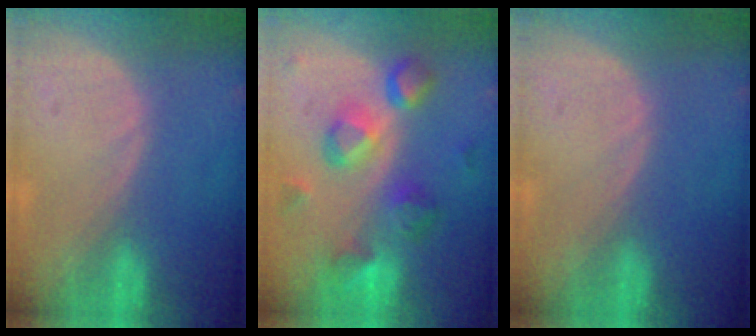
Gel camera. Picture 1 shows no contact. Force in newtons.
{"total": 9.2, "press": 8.4, "slide": 3.8}
{"total": 0.0}